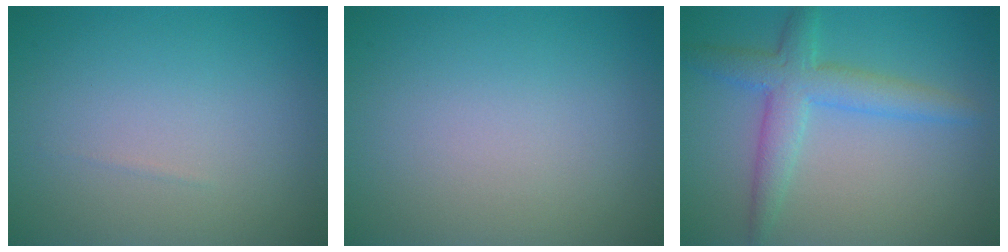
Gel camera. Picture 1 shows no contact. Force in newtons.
{"total": 0.0}
{"total": 4.2, "press": 4.2, "slide": 0.2}